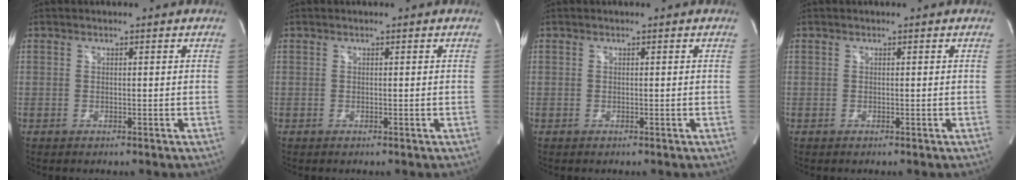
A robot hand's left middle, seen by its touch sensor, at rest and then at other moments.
{"total": 0.0}
{"total": 0.0}
{"total": 0.0}